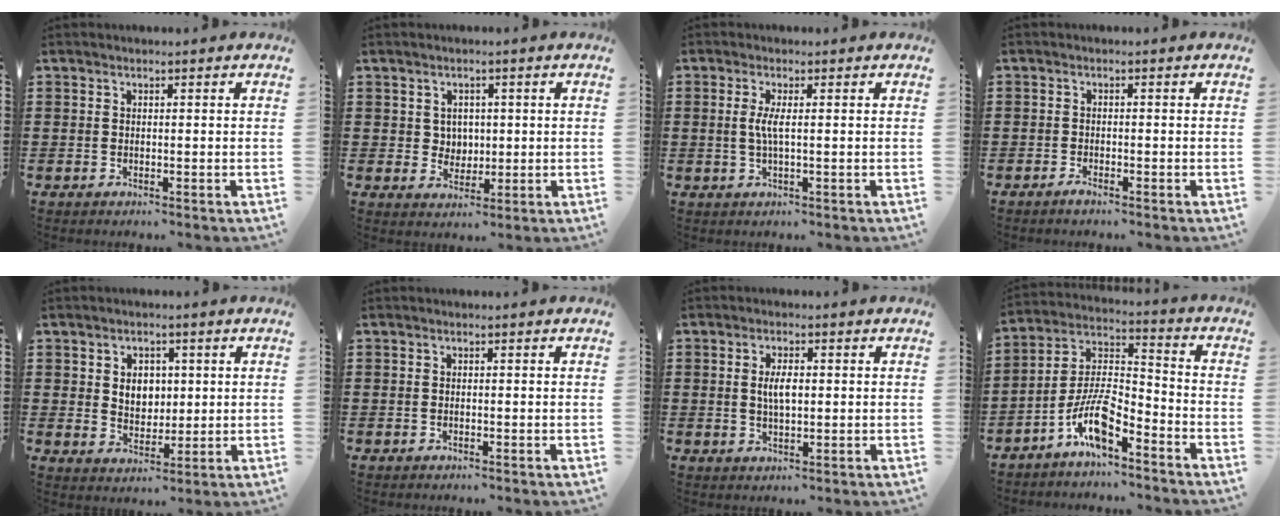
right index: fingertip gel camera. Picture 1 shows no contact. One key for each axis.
{"total": 2.8, "fx": 0.9, "fy": 2.6, "fz": 0.8, "tx": -0.021, "ty": 0.006, "tz": 0.014}
{"total": 2.8, "fx": 0.1, "fy": 0.0, "fz": 2.8, "tx": -0.062, "ty": -0.011, "tz": -0.001}
{"total": 1.1, "fx": -1.0, "fy": 0.0, "fz": 0.4, "tx": -0.011, "ty": -0.005, "tz": -0.018}
{"total": 4.1, "fx": 0.9, "fy": 3.3, "fz": 2.2, "tx": -0.048, "ty": 0.006, "tz": 0.013}
{"total": 0.0}
{"total": 3.6, "fx": 0.4, "fy": 1.2, "fz": 3.4, "tx": -0.068, "ty": 0.002, "tz": 0.005}
{"total": 9.5, "fx": -6.2, "fy": 2.8, "fz": 6.7, "tx": -0.157, "ty": -0.004, "tz": -0.124}